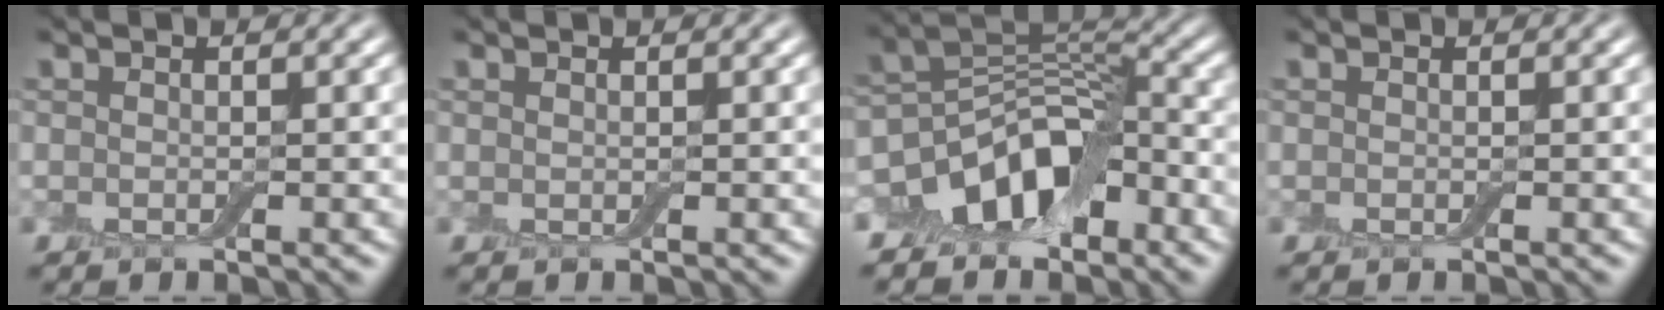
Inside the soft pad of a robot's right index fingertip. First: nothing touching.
{"total": 0.0}
{"total": 8.4, "force": [-4.7, 5.0, 4.9], "torque": [-0.073, 0.001, -0.097]}
{"total": 0.0}